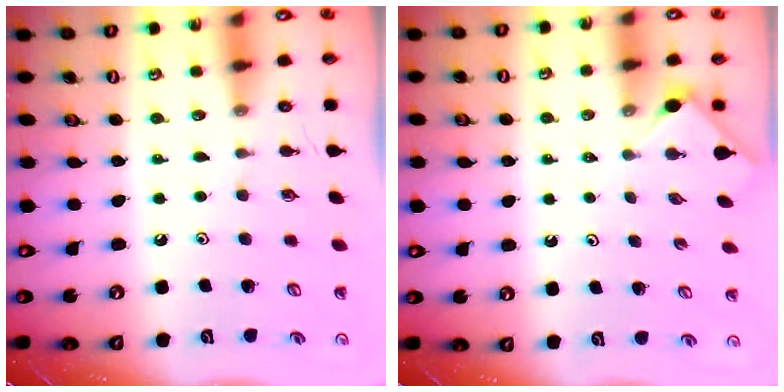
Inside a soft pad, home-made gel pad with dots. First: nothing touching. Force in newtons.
{"total": 2.7, "press": 2.7, "slide": 0.5}